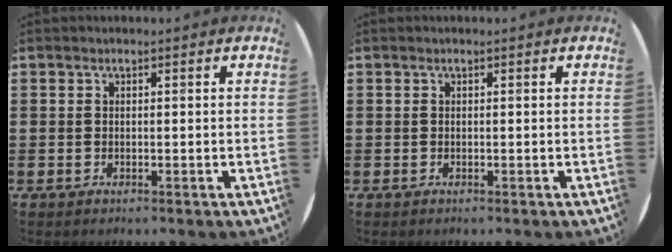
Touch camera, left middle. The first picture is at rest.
{"total": 0.0}